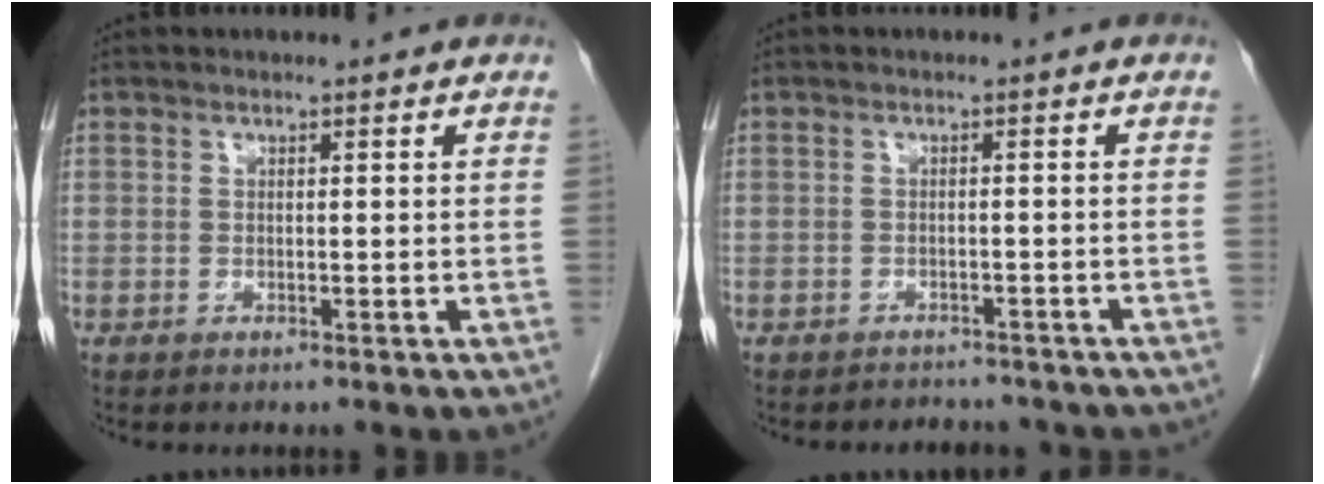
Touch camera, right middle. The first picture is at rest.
{"total": 5.1, "force": [-4.7, 1.9, 0.7], "torque": [-0.008, 0.002, -0.052]}